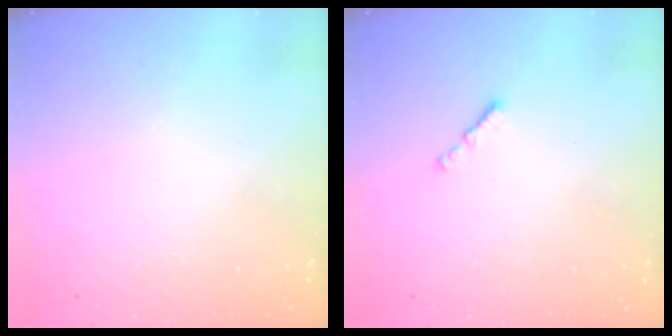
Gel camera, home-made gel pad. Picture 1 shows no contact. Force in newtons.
{"total": 1.0, "press": 0.9, "slide": 0.5}